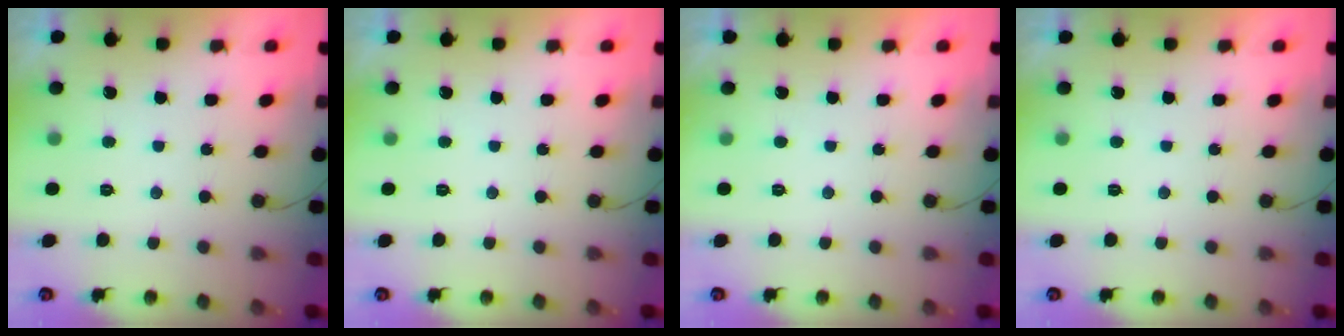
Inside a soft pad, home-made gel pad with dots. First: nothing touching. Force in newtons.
{"total": 0.0}
{"total": 1.8, "press": 1.7, "slide": 0.0}
{"total": 1.8, "press": 1.8, "slide": 0.1}